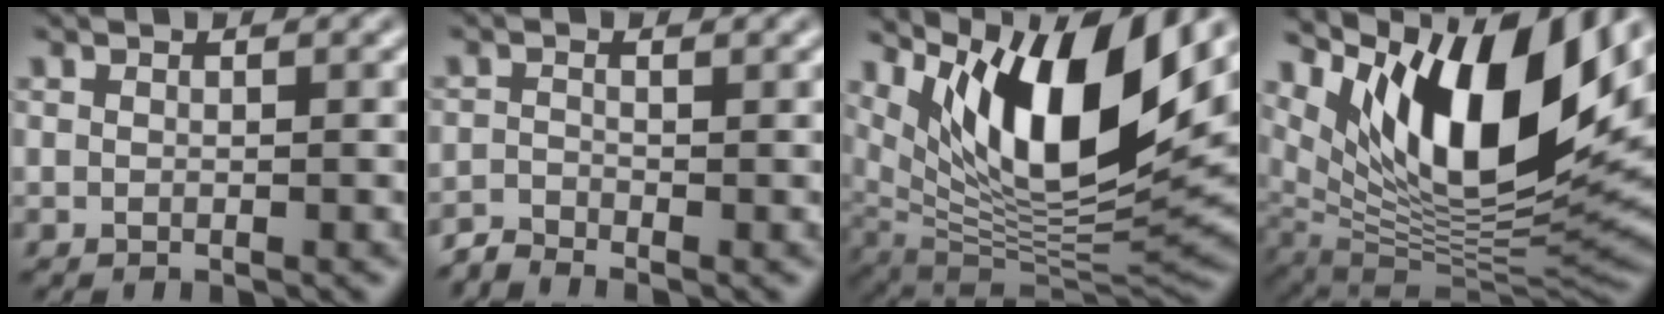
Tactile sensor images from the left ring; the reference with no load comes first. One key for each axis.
{"total": 1.6, "fx": -1.6, "fy": 0.1, "fz": 0.3, "tx": -0.008, "ty": -0.004, "tz": -0.042}
{"total": 13.7, "fx": 6.1, "fy": 4.6, "fz": 11.4, "tx": -0.189, "ty": -0.008, "tz": 0.115}
{"total": 14.9, "fx": 6.5, "fy": 5.8, "fz": 12.0, "tx": -0.194, "ty": -0.006, "tz": 0.118}